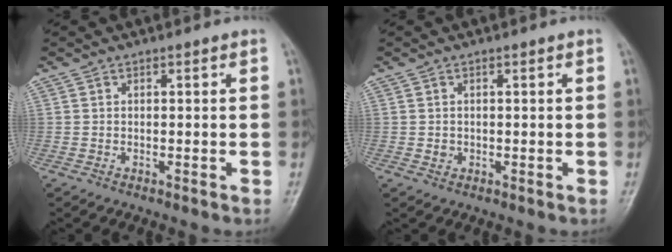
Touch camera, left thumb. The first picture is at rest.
{"total": 1.1, "force": [0.0, 1.0, 0.4], "torque": [-0.003, 0.001, 0.003]}